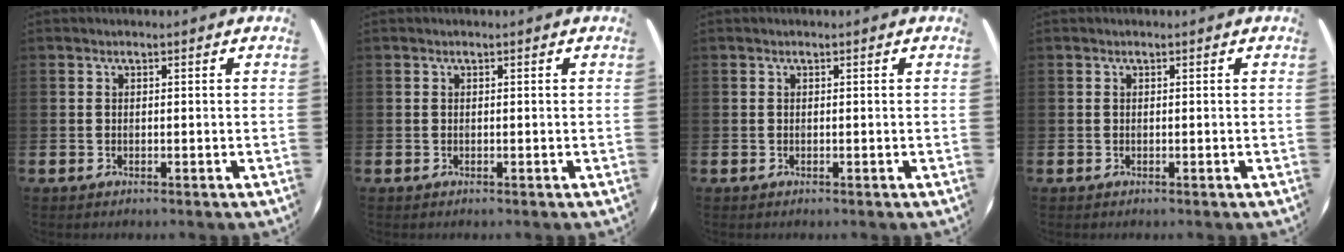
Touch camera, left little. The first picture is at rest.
{"total": 0.0}
{"total": 0.0}
{"total": 0.0}